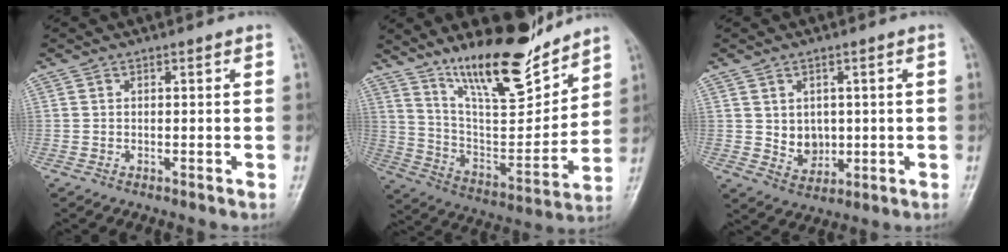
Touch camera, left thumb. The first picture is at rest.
{"total": 19.0, "force": [14.5, 5.4, 11.1], "torque": [-0.137, -0.093, 0.256]}
{"total": 5.2, "force": [0.5, 4.3, 2.9], "torque": [-0.020, -0.009, 0.021]}